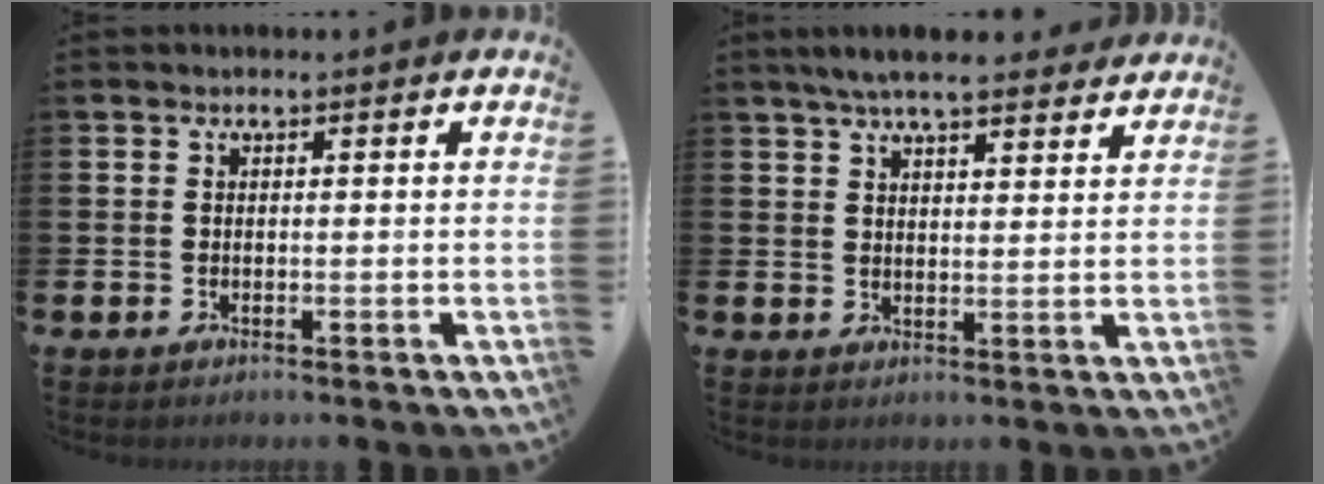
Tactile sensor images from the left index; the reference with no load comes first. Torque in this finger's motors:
{"motor_torque": [1.06, -1.08, 0.70, 0.21]}